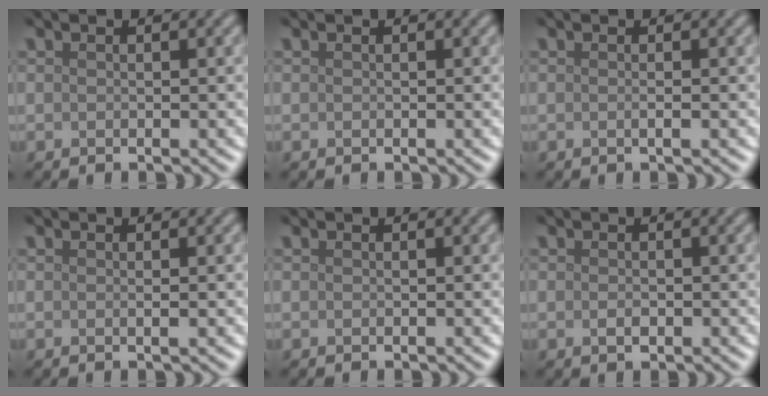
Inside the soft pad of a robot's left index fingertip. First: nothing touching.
{"total": 0.0}
{"total": 0.8, "force": [-0.1, 0.2, 0.7], "torque": [-0.009, -0.001, -0.004]}
{"total": 0.7, "force": [0.0, 0.1, 0.7], "torque": [-0.009, 0.001, -0.001]}
{"total": 0.0}
{"total": 0.9, "force": [-0.2, 0.5, 0.7], "torque": [-0.014, -0.001, -0.003]}